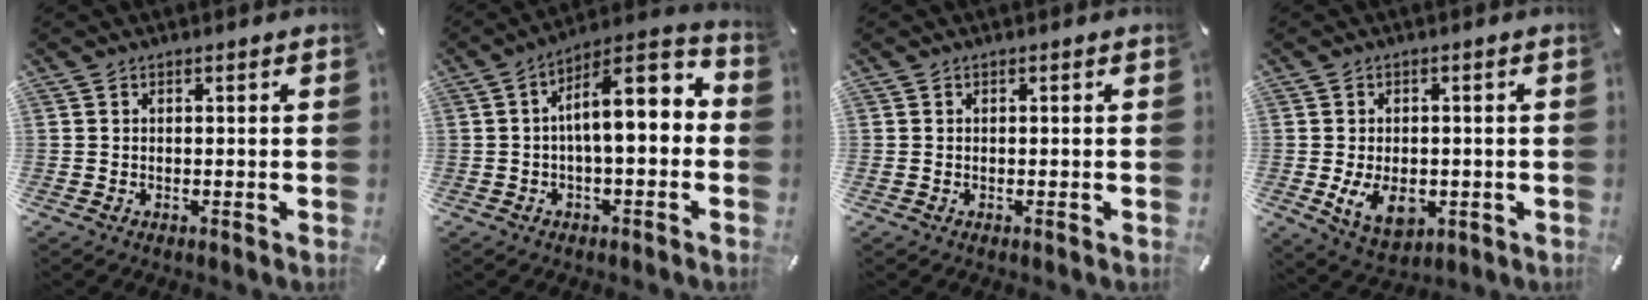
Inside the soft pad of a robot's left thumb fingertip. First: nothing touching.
{"total": 11.8, "force": [1.3, 4.9, 10.7], "torque": [-0.152, -0.017, 0.019]}
{"total": 0.0}
{"total": 8.1, "force": [-1.6, 5.6, 5.7], "torque": [-0.100, -0.006, -0.029]}